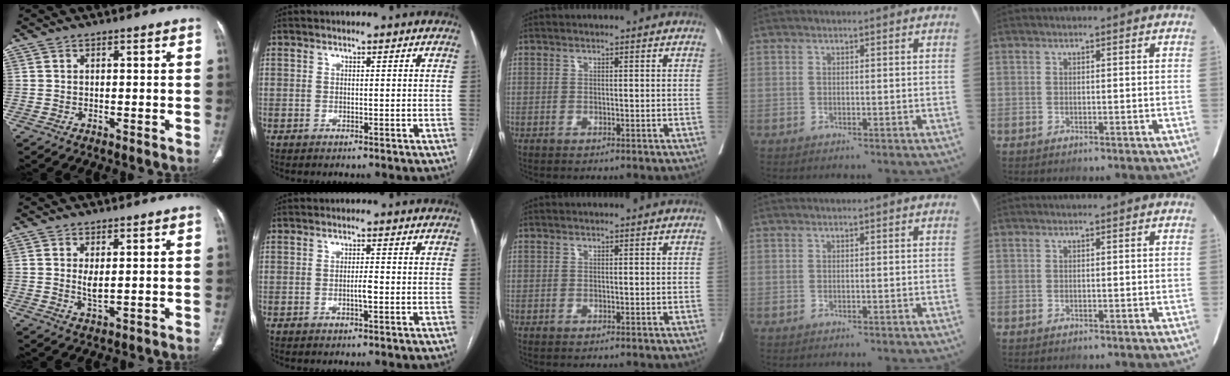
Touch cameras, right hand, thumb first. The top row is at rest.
{"thumb": {"total": 2.7, "force": [0.7, 0.9, 2.5], "torque": [-0.051, -0.013, 0.020]}, "index": {"total": 1.7, "force": [-0.6, 0.2, 1.6], "torque": [-0.029, 0.001, -0.011]}}